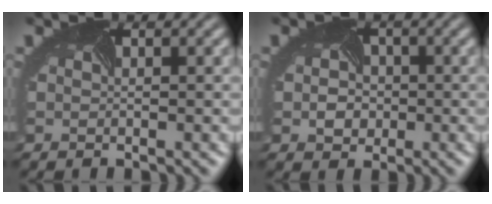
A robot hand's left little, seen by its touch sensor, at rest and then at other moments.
{"total": 2.2, "force": [-0.4, 2.0, 0.9], "torque": [-0.014, 0.000, -0.012]}